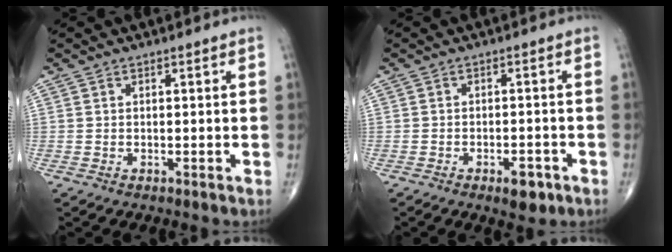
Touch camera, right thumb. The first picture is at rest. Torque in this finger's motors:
{"motor_torque": [1.47, 0.52, 0.01, -0.47, 0.08]}